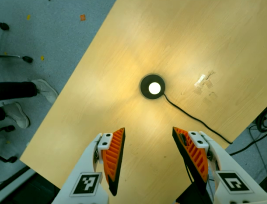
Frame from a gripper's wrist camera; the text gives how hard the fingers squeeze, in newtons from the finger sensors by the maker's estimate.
{"total": 0.0}